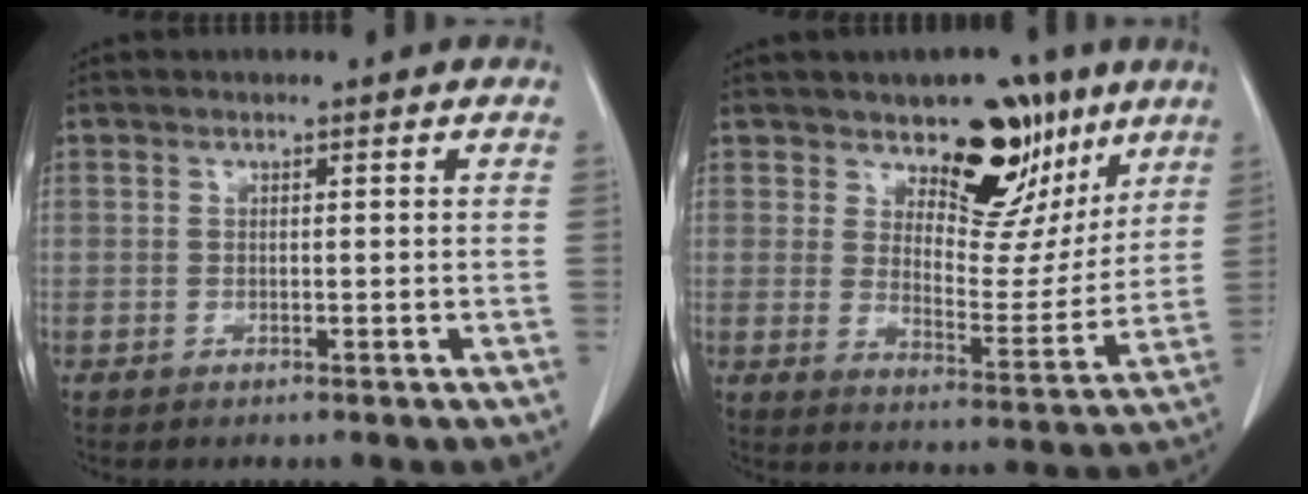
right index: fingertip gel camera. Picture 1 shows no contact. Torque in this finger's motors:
{"motor_torque": [0.63, 0.61, 0.16, 0.06]}